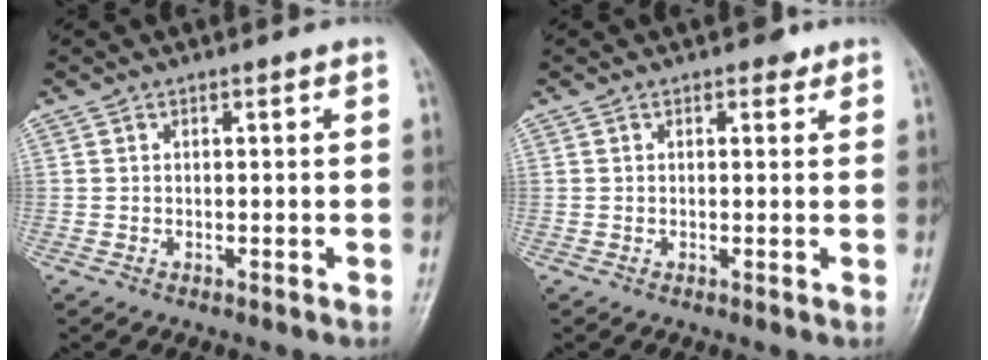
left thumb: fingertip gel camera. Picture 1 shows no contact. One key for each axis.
{"total": 1.5, "fx": 0.9, "fy": 1.0, "fz": 0.6, "tx": 0.003, "ty": -0.003, "tz": 0.008}